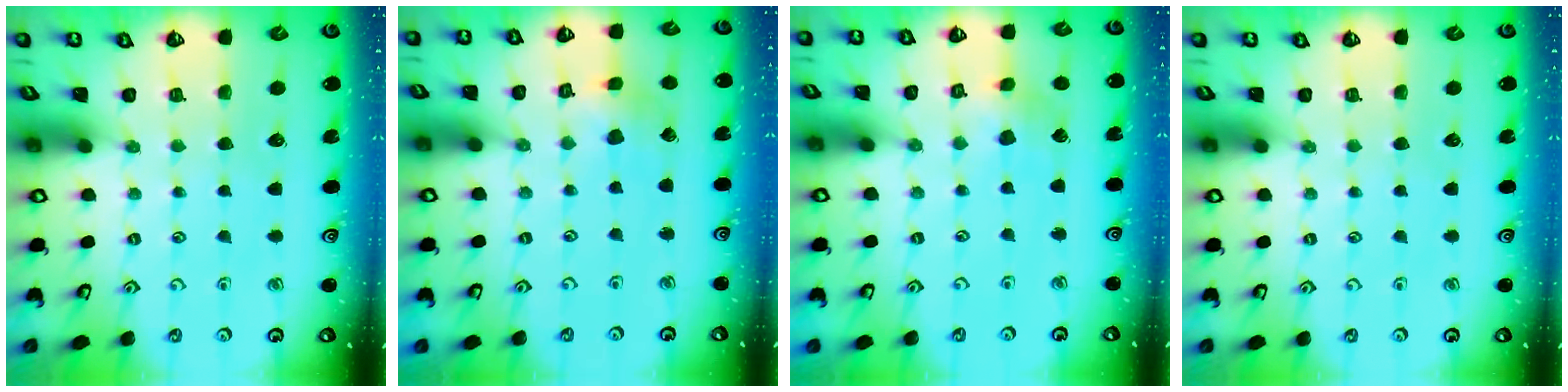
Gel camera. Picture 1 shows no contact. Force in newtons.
{"total": 2.7, "press": 2.7, "slide": 0.3}
{"total": 3.9, "press": 3.8, "slide": 0.4}
{"total": 0.0}